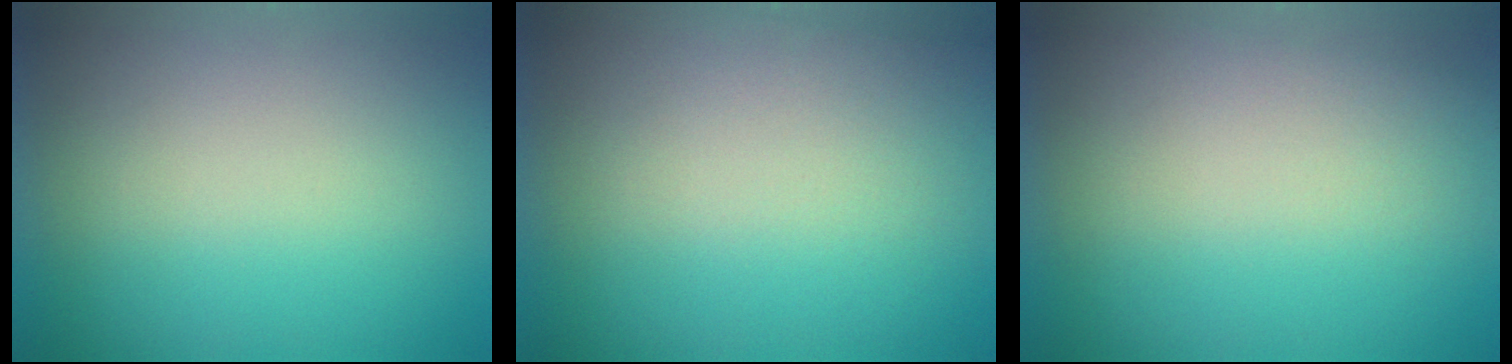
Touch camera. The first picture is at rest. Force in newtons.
{"total": 2.6}
{"total": 1.0}